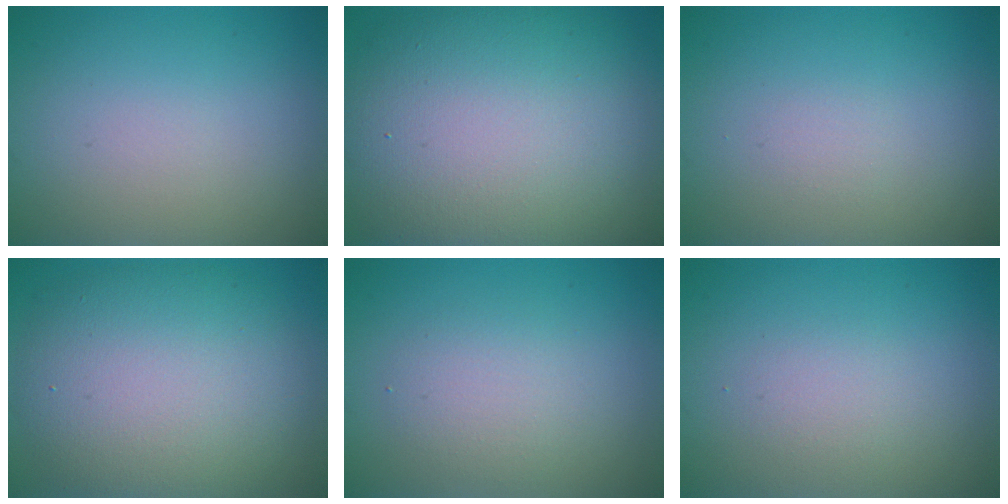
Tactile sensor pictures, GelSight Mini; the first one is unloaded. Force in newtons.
{"total": 15.6, "press": 15.6, "slide": 1.0}
{"total": 0.6, "press": 0.6, "slide": 0.1}
{"total": 10.1, "press": 10.0, "slide": 0.6}
{"total": 2.4, "press": 2.4, "slide": 0.1}
{"total": 1.3, "press": 1.3, "slide": 0.1}